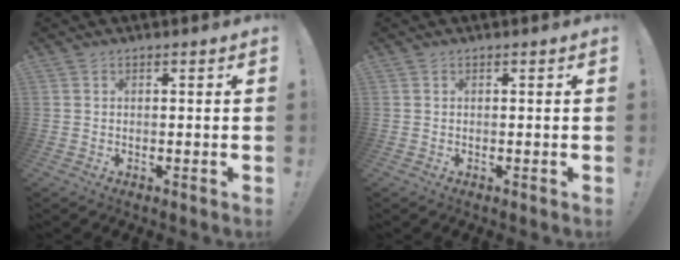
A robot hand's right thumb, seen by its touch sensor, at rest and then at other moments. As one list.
[{"total": 0.0}]